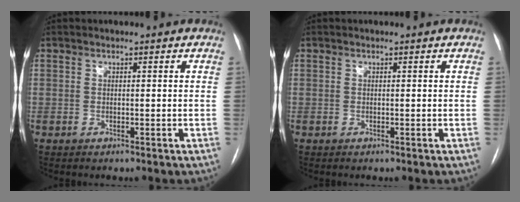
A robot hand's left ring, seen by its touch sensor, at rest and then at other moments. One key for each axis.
{"total": 0.0}